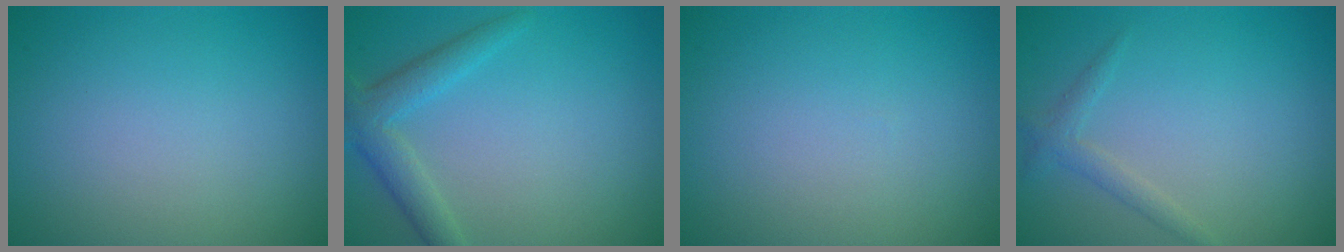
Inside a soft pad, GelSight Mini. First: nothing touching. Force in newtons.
{"total": 3.1, "press": 3.1, "slide": 0.2}
{"total": 0.0}
{"total": 1.4, "press": 1.4, "slide": 0.1}